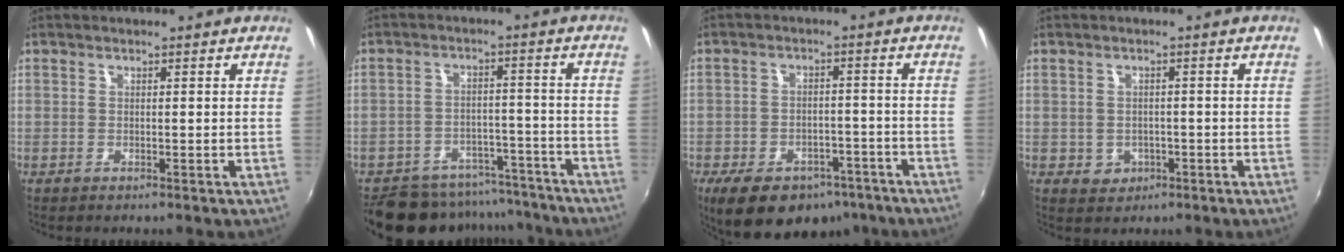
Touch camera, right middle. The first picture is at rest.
{"total": 16.9, "force": [-14.6, 6.8, 5.0], "torque": [-0.113, 0.025, -0.190]}
{"total": 16.1, "force": [-10.8, 9.1, 7.8], "torque": [-0.168, -0.001, -0.143]}
{"total": 3.7, "force": [-1.1, 3.4, 1.1], "torque": [-0.030, 0.000, -0.007]}